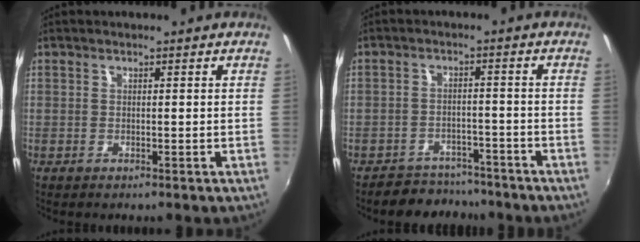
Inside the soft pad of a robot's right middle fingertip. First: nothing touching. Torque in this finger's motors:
{"motor_torque": [-0.04, -0.42, -0.47, -0.16]}